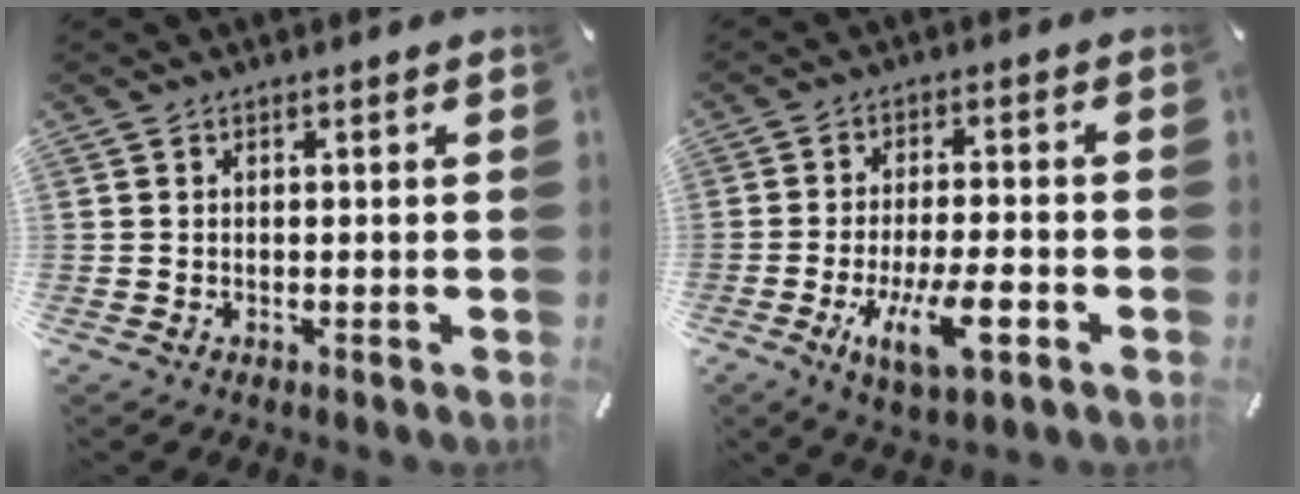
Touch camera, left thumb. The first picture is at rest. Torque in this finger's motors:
{"motor_torque": [-0.45, 1.07, 0.75, -0.27, 0.11]}